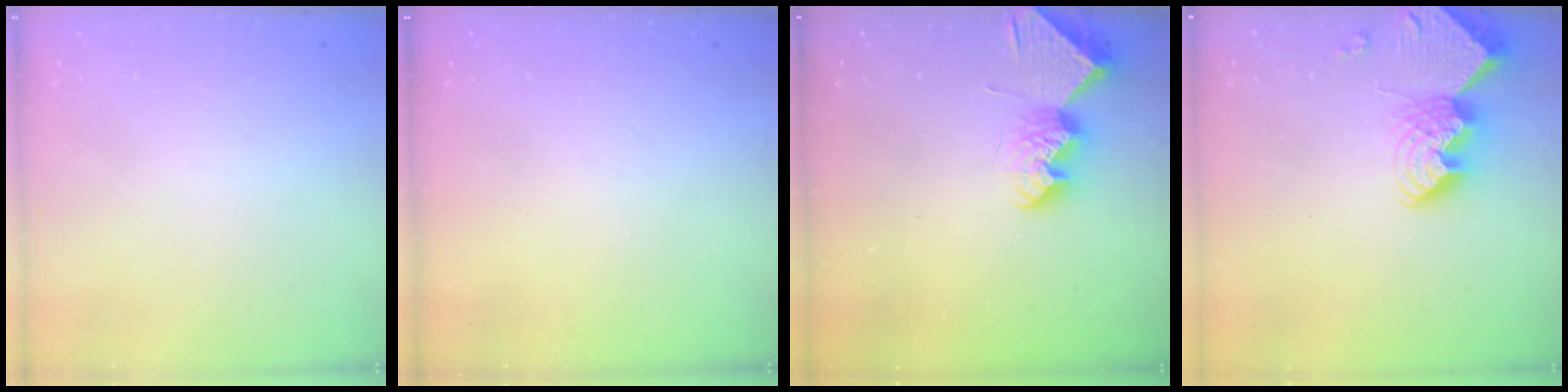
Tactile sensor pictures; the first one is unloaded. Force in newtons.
{"total": 0.0}
{"total": 9.3, "press": 9.3, "slide": 0.2}
{"total": 9.5, "press": 9.5, "slide": 0.8}